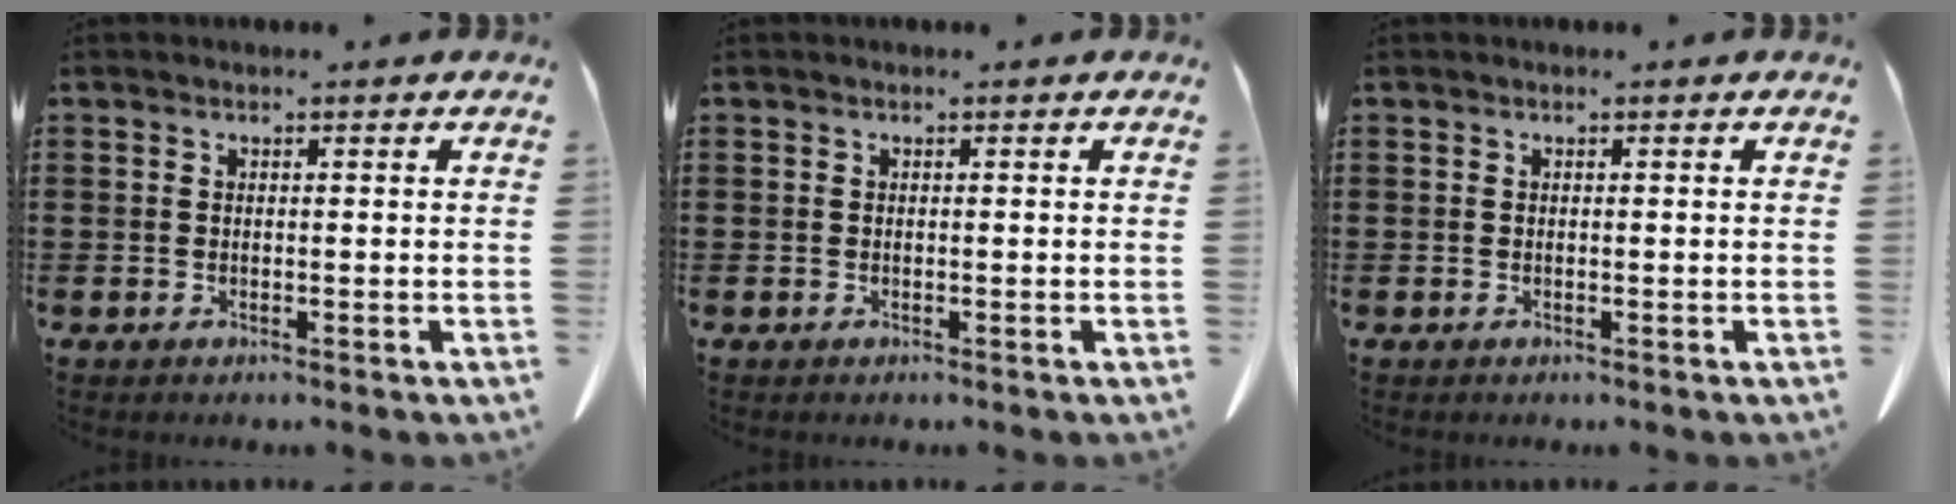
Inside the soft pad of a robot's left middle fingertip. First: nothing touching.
{"total": 0.0}
{"total": 0.0}